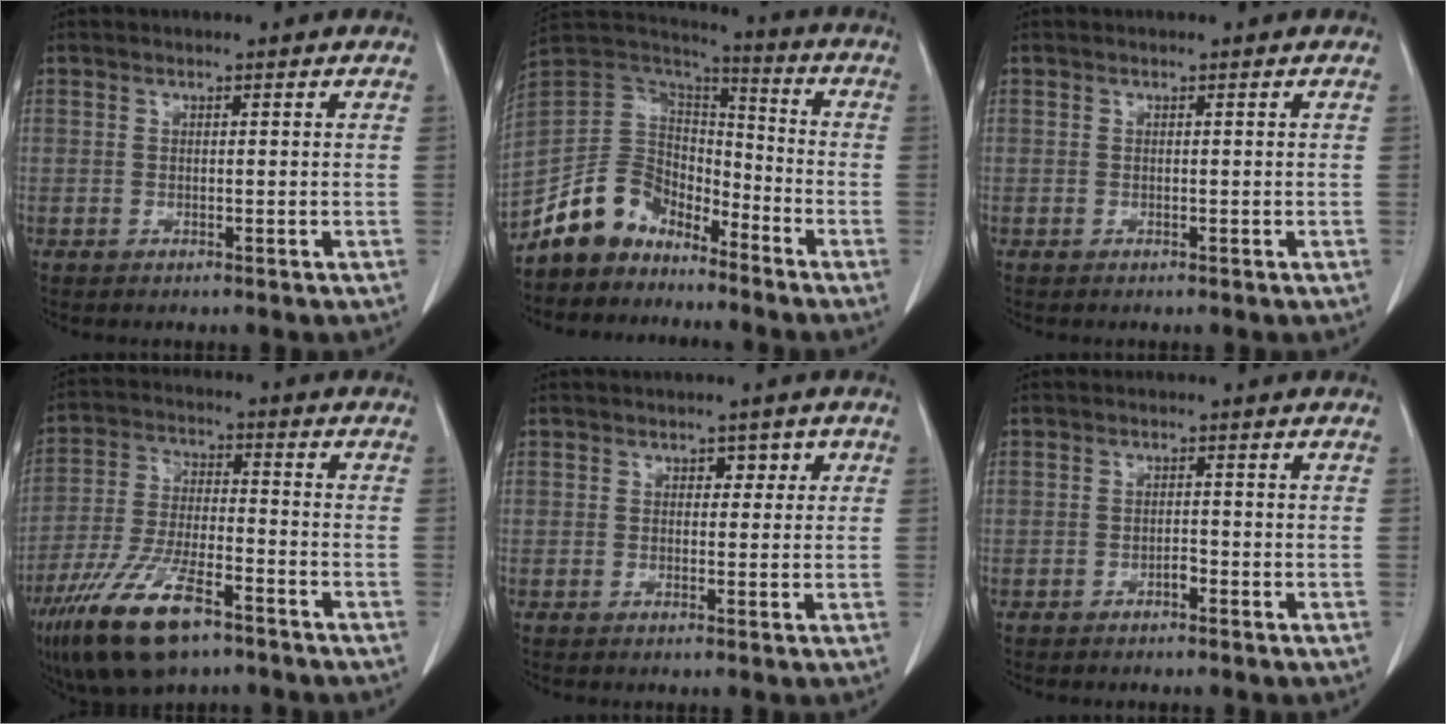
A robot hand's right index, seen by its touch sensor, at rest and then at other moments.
{"total": 11.3, "force": [-9.0, 6.3, 2.6], "torque": [-0.052, 0.046, -0.177]}
{"total": 0.0}
{"total": 14.3, "force": [-9.0, 4.1, 10.4], "torque": [-0.213, -0.022, -0.165]}
{"total": 2.8, "force": [0.8, 1.8, 2.0], "torque": [-0.017, 0.012, 0.006]}
{"total": 1.3, "force": [-1.0, 0.4, 0.8], "torque": [-0.011, 0.003, -0.018]}